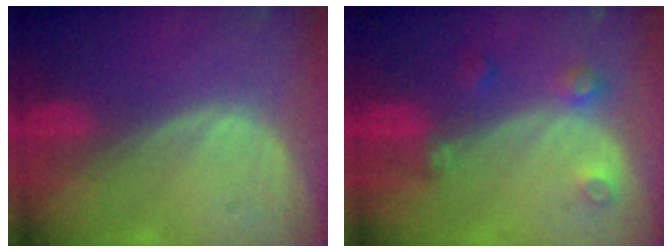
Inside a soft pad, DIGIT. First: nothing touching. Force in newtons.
{"total": 3.4, "press": 3.0, "slide": 1.5}